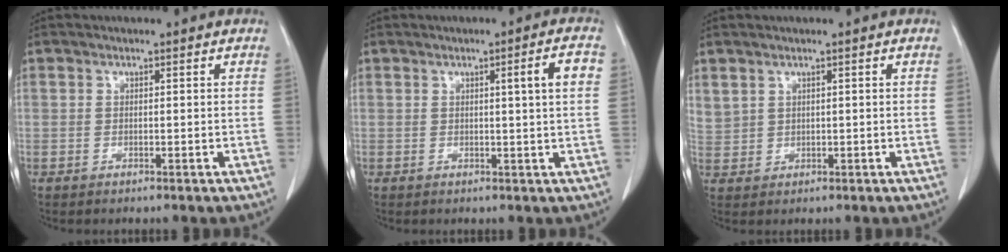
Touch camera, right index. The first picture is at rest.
{"total": 4.2, "force": [1.0, -0.5, 4.1], "torque": [-0.055, 0.001, 0.013]}
{"total": 3.0, "force": [1.9, 2.2, 0.9], "torque": [-0.023, 0.009, 0.050]}